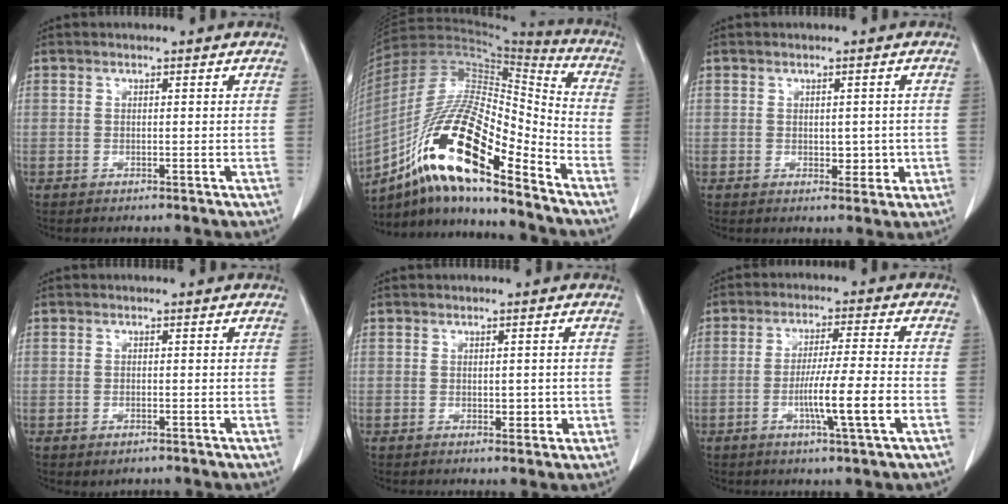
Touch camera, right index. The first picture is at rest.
{"total": 20.3, "force": [-11.5, 4.0, 16.2], "torque": [-0.324, -0.001, -0.204]}
{"total": 2.7, "force": [-0.2, 1.8, 2.1], "torque": [-0.018, -0.001, 0.006]}
{"total": 1.2, "force": [-0.6, 0.6, 0.8], "torque": [-0.016, -0.002, 0.000]}
{"total": 2.0, "force": [-0.2, 1.2, 1.6], "torque": [-0.015, 0.000, 0.004]}
{"total": 8.9, "force": [-2.7, -0.7, 8.5], "torque": [-0.145, -0.010, -0.048]}